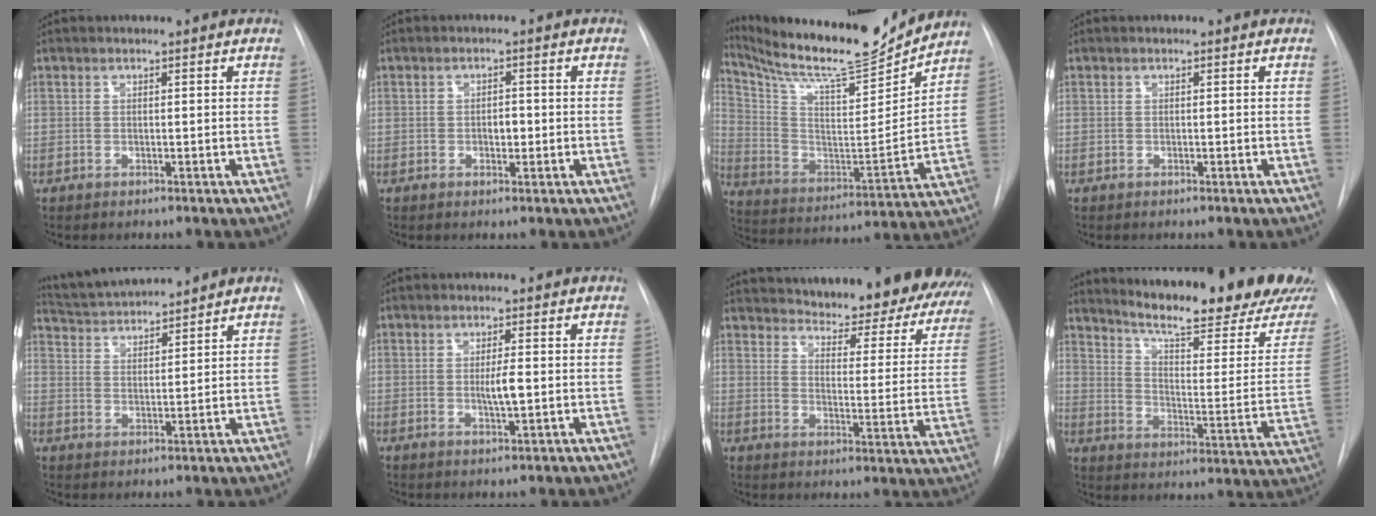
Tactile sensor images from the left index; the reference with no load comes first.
{"total": 1.9, "force": [-0.8, 1.0, 1.5], "torque": [-0.021, -0.003, -0.011]}
{"total": 19.8, "force": [18.5, 1.2, 7.0], "torque": [-0.150, -0.052, 0.299]}
{"total": 0.0}
{"total": 7.7, "force": [7.5, -0.3, 1.7], "torque": [-0.042, 0.018, 0.139]}
{"total": 3.1, "force": [-0.6, 0.4, 3.0], "torque": [-0.054, -0.010, -0.010]}
{"total": 31.0, "force": [28.5, 7.6, 9.6], "torque": [-0.152, -0.109, 0.331]}
{"total": 25.7, "force": [22.7, 2.1, 11.8], "torque": [-0.178, -0.106, 0.287]}